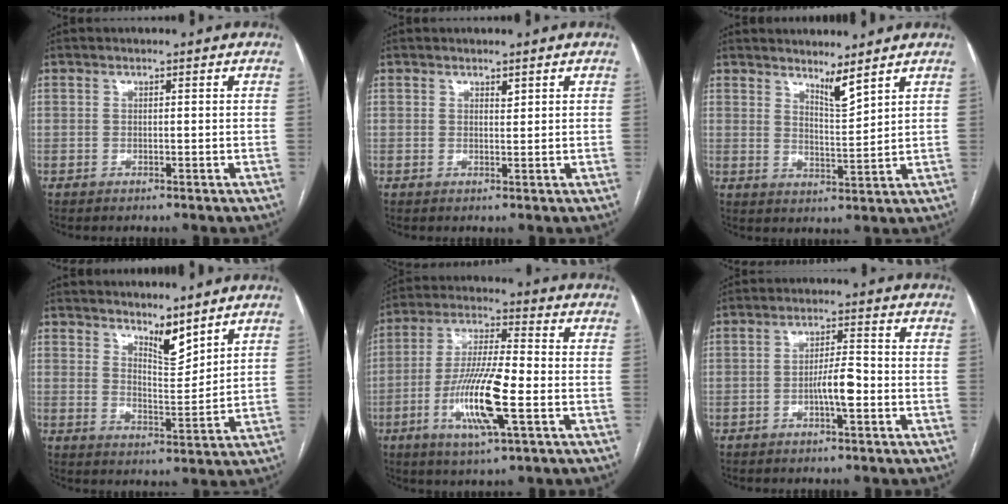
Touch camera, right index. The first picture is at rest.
{"total": 0.8, "force": [0.6, 0.3, 0.5], "torque": [-0.009, -0.003, 0.010]}
{"total": 3.7, "force": [3.2, -0.3, 1.9], "torque": [-0.037, -0.021, 0.062]}
{"total": 5.4, "force": [4.5, 1.3, 2.7], "torque": [-0.048, -0.011, 0.083]}
{"total": 13.3, "force": [-4.0, 1.7, 12.5], "torque": [-0.247, -0.009, -0.074]}
{"total": 4.5, "force": [-1.6, 0.6, 4.2], "torque": [-0.073, 0.005, -0.027]}